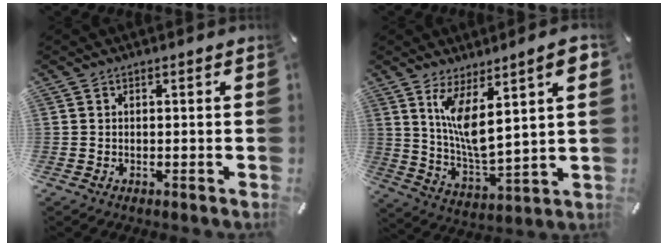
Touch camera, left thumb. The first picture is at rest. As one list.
[{"total": 13.2, "force": [6.4, 3.8, 10.8], "torque": [-0.192, -0.031, 0.110]}]